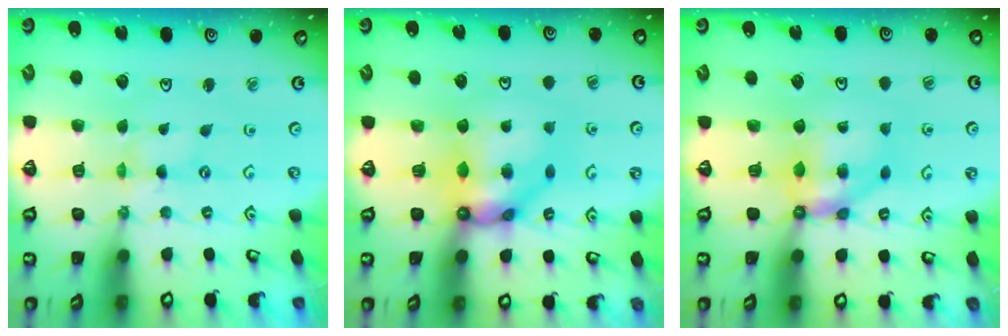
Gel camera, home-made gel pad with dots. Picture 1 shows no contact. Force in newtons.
{"total": 11.2, "press": 11.1, "slide": 1.5}
{"total": 7.3, "press": 7.3, "slide": 0.5}